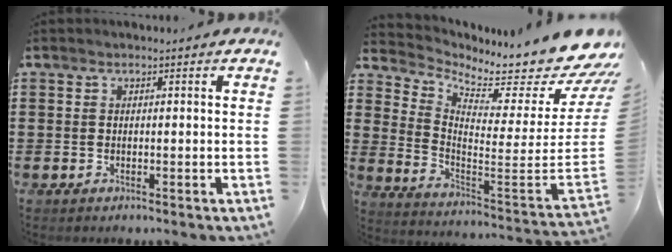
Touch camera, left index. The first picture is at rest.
{"total": 5.8, "force": [5.3, 0.7, 2.2], "torque": [-0.052, -0.075, 0.079]}